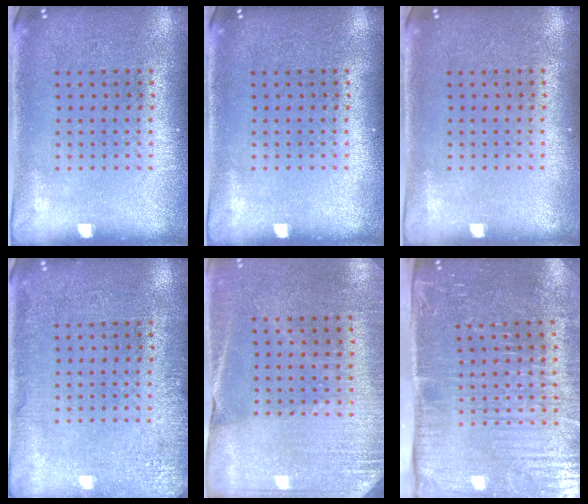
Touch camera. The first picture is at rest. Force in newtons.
{"total": 0.0}
{"total": 0.0}
{"total": 2.8, "press": 2.8, "slide": 0.3}
{"total": 2.6, "press": 2.5, "slide": 0.6}
{"total": 5.2, "press": 4.5, "slide": 2.6}